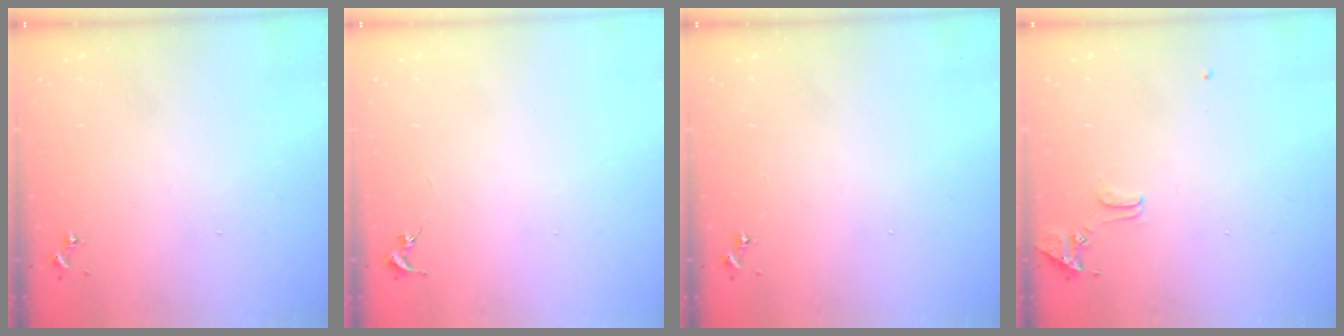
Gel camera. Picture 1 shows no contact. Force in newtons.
{"total": 0.0}
{"total": 0.0}
{"total": 8.0, "press": 7.9, "slide": 0.7}